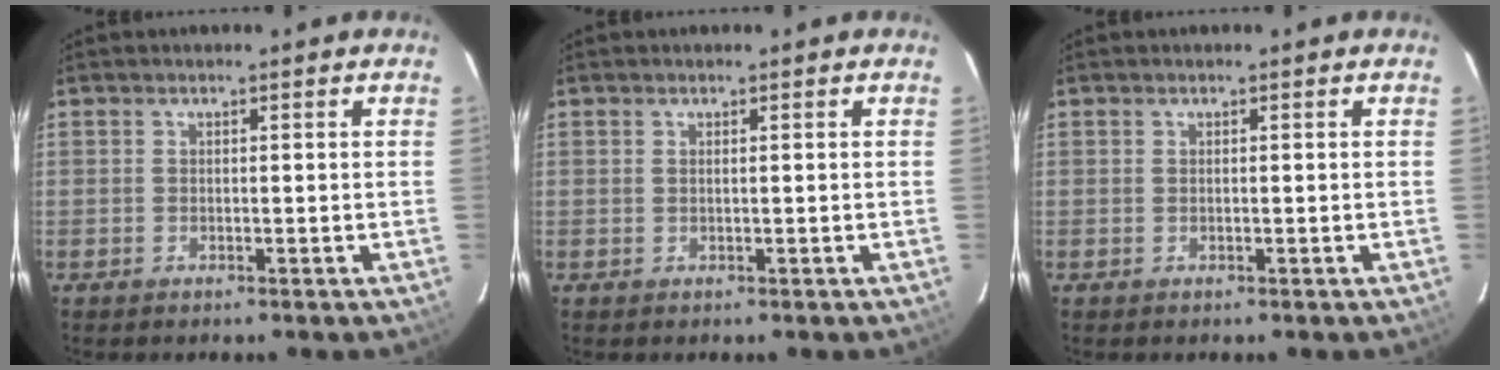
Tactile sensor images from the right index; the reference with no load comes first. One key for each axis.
{"total": 0.0}
{"total": 0.0}